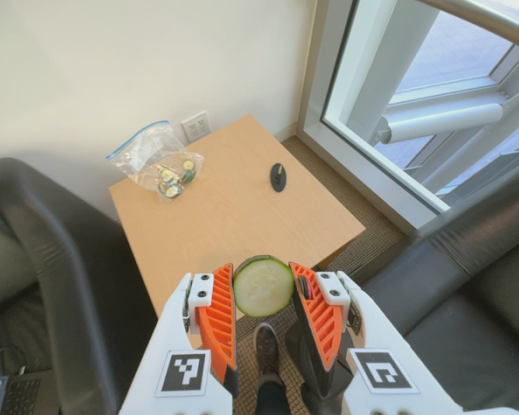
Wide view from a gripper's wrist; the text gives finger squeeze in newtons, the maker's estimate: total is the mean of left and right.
{"total": 8.9, "left": 9.1, "right": 8.8}